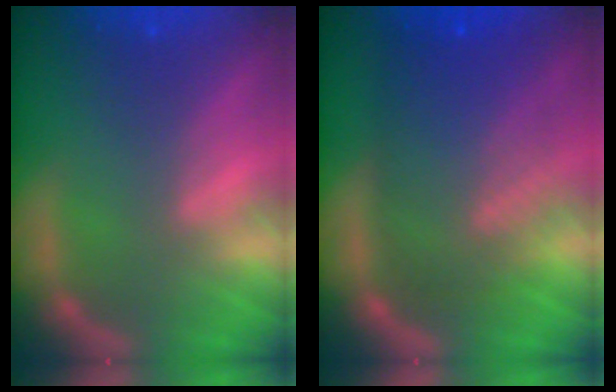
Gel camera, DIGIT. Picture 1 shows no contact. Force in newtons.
{"total": 9.6}